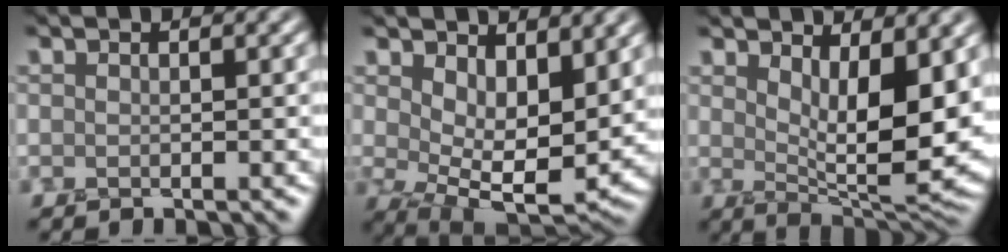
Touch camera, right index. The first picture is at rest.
{"total": 8.0, "force": [1.9, 4.3, 6.5], "torque": [-0.104, -0.022, 0.041]}
{"total": 8.2, "force": [2.1, 3.1, 7.3], "torque": [-0.117, -0.017, 0.041]}